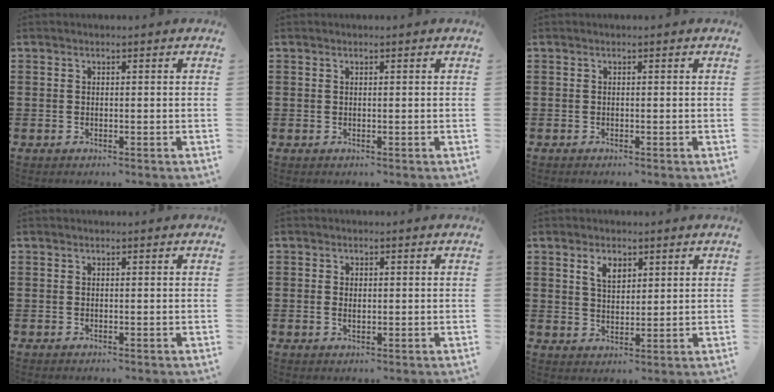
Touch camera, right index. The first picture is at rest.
{"total": 0.0}
{"total": 0.0}
{"total": 0.0}
{"total": 1.3, "force": [0.0, 0.8, 1.0], "torque": [-0.021, 0.006, -0.001]}
{"total": 3.6, "force": [2.0, 2.1, 2.2], "torque": [-0.051, 0.009, 0.036]}